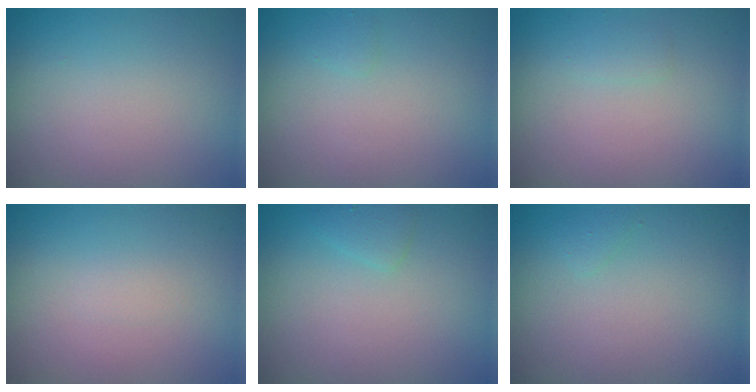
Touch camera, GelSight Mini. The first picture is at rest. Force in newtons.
{"total": 0.5, "press": 0.5, "slide": 0.1}
{"total": 0.7, "press": 0.7, "slide": 0.0}
{"total": 0.5, "press": 0.5, "slide": 0.0}
{"total": 1.1, "press": 1.1, "slide": 0.0}
{"total": 0.5, "press": 0.5, "slide": 0.0}